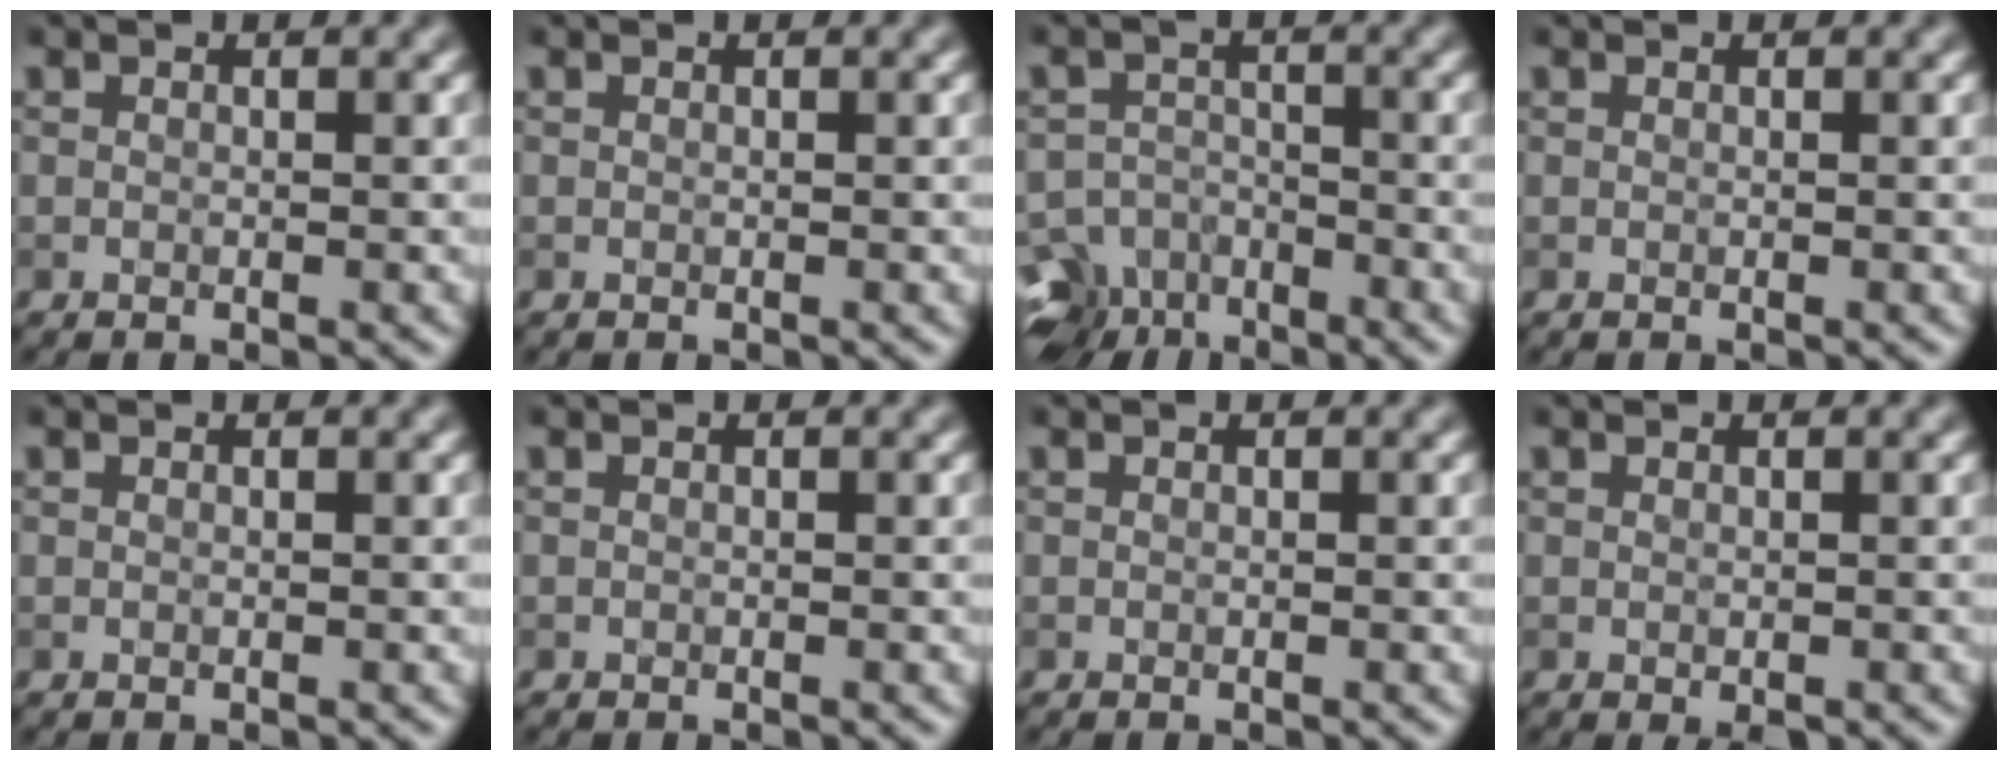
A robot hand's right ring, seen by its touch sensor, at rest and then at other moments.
{"total": 0.0}
{"total": 9.1, "force": [-6.9, 5.2, 2.8], "torque": [-0.040, -0.017, -0.105]}
{"total": 0.0}
{"total": 0.0}
{"total": 0.0}
{"total": 0.0}
{"total": 0.8, "force": [-0.3, 0.4, 0.6], "torque": [-0.010, -0.002, -0.003]}